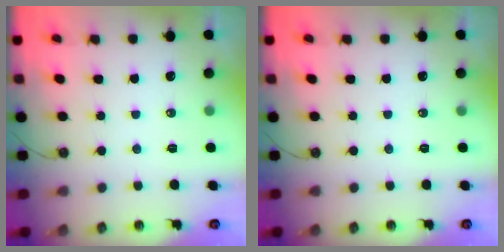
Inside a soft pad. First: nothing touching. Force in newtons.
{"total": 0.0}